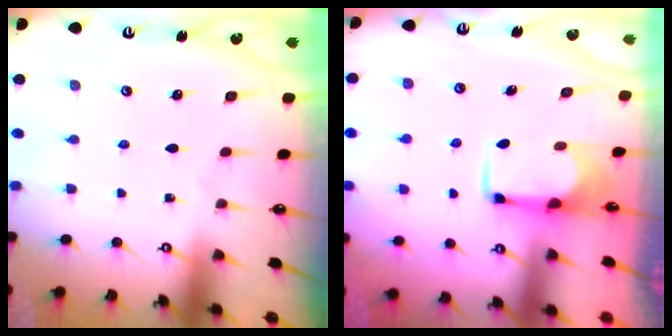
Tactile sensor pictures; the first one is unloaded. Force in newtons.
{"total": 1.6, "press": 1.5, "slide": 0.6}